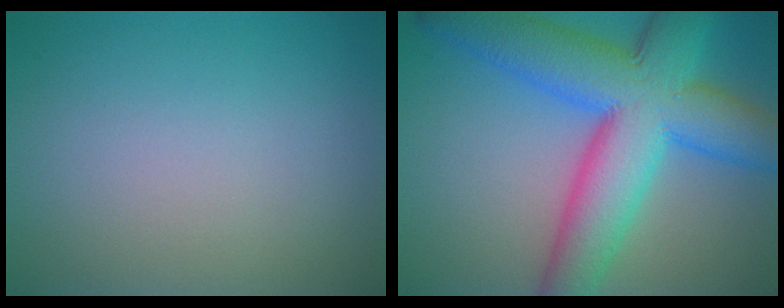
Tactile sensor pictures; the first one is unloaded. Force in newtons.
{"total": 12.4, "press": 12.4, "slide": 0.2}